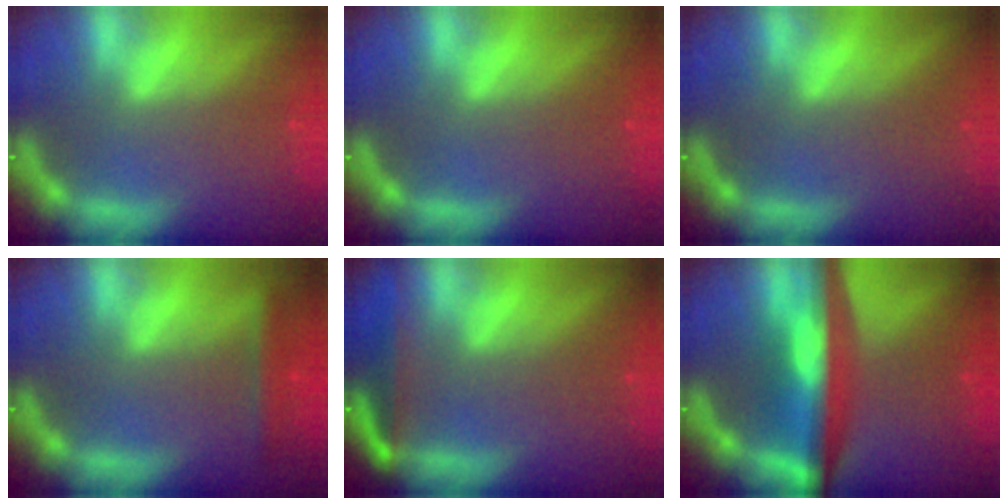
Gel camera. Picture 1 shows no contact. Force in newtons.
{"total": 0.0}
{"total": 0.0}
{"total": 2.4}
{"total": 4.4}
{"total": 9.6}